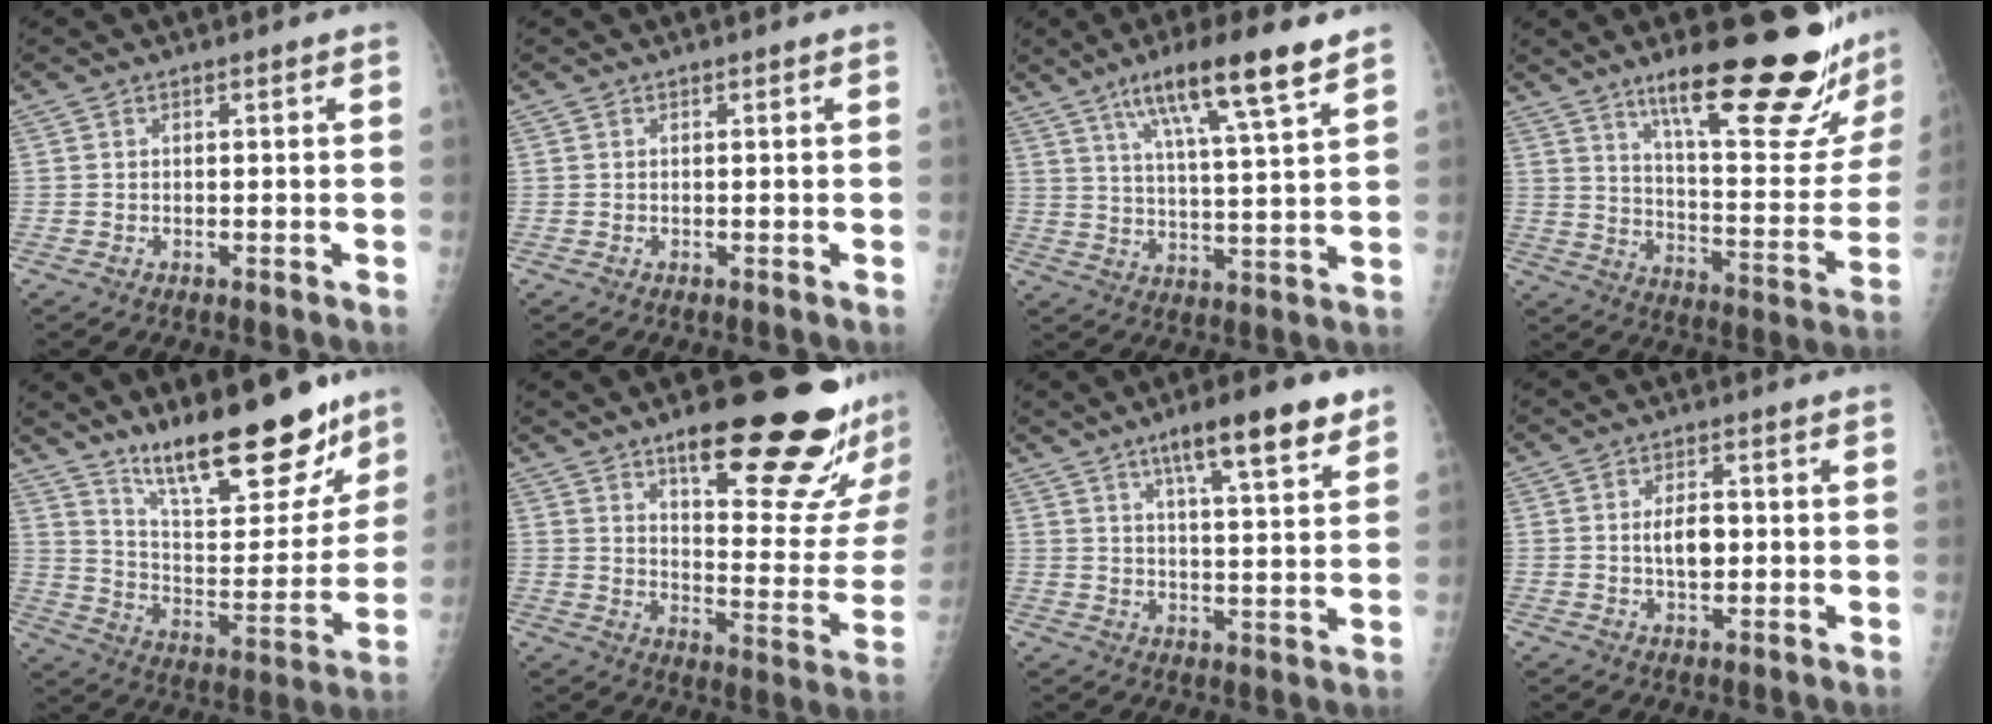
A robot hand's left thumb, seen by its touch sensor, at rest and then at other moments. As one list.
[{"total": 0.0}, {"total": 14.3, "force": [8.8, 1.7, 11.1], "torque": [-0.184, -0.030, 0.146]}, {"total": 25.8, "force": [17.8, 4.9, 18.0], "torque": [-0.227, -0.097, 0.266]}, {"total": 22.8, "force": [16.7, 7.1, 13.8], "torque": [-0.161, -0.098, 0.270]}, {"total": 25.0, "force": [15.8, 6.4, 18.2], "torque": [-0.209, -0.088, 0.224]}, {"total": 12.4, "force": [7.8, 2.3, 9.4], "torque": [-0.126, -0.032, 0.116]}, {"total": 4.5, "force": [0.1, 2.4, 3.8], "torque": [-0.059, 0.001, 0.002]}]